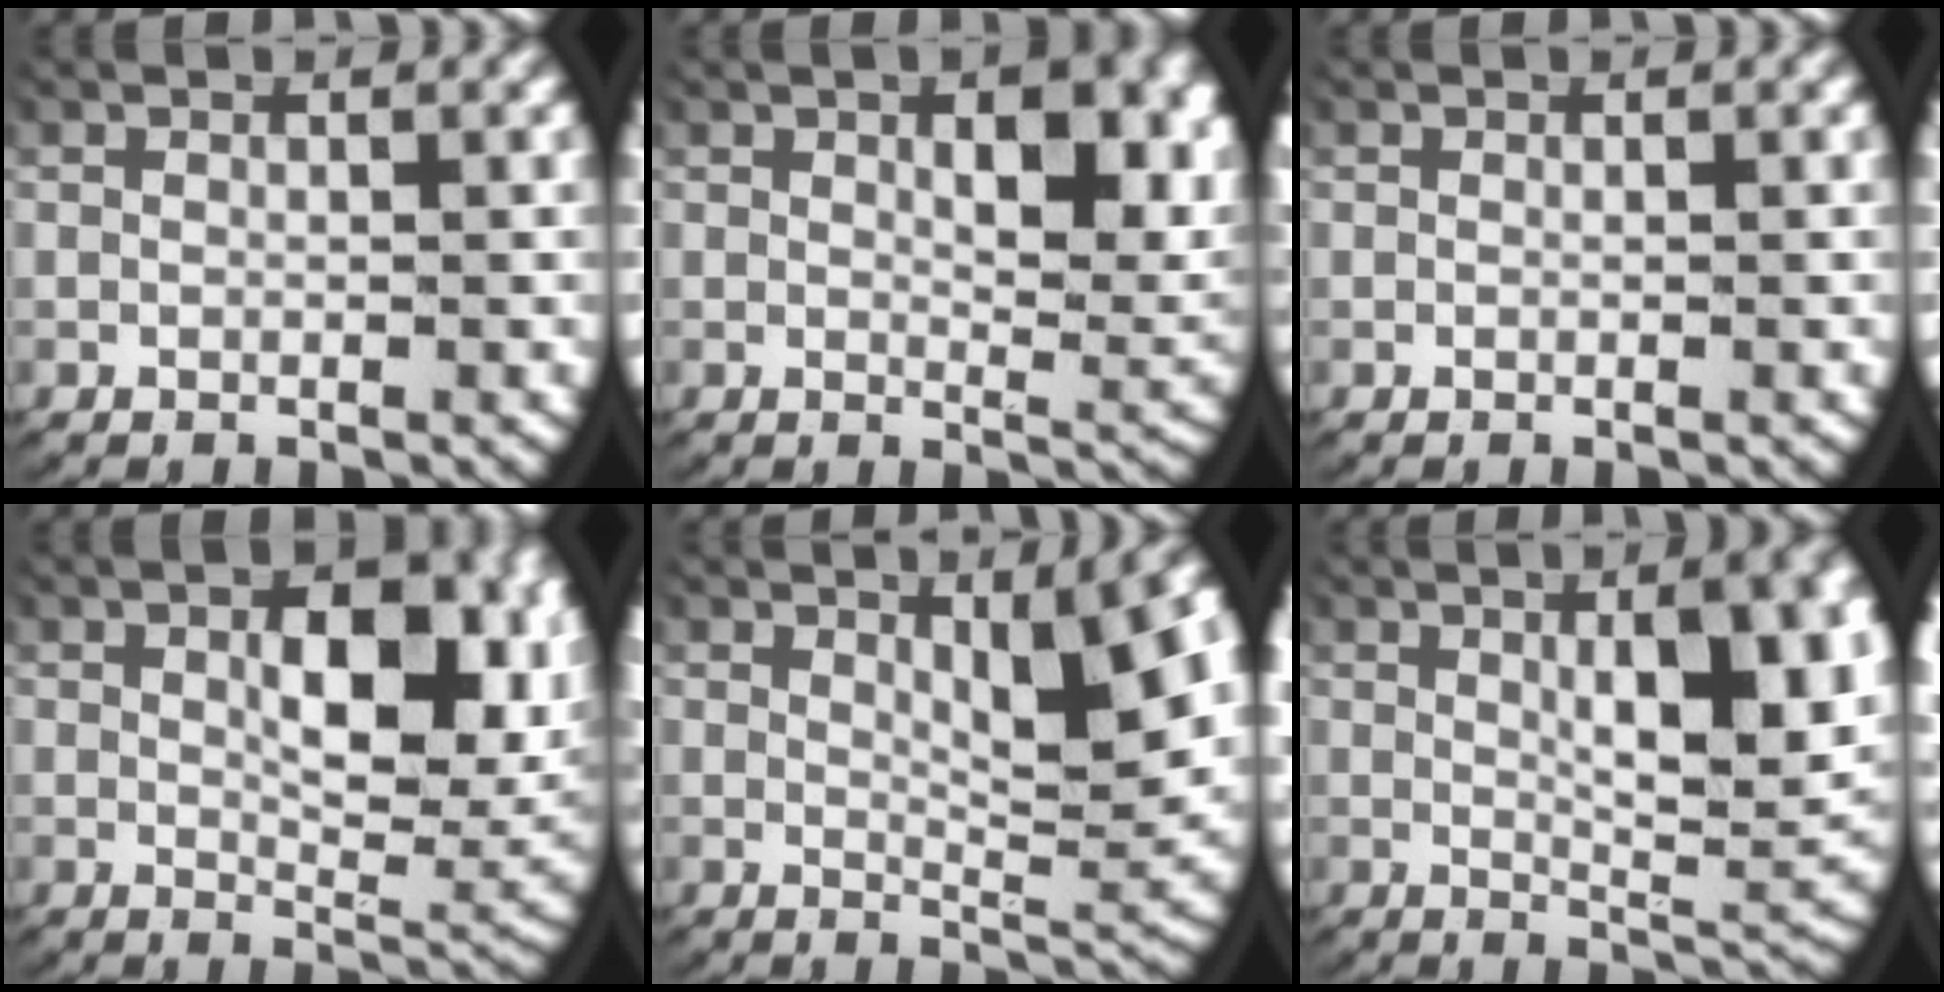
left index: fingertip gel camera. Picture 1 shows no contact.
{"total": 5.7, "force": [1.9, 2.5, 4.7], "torque": [-0.071, -0.015, 0.030]}
{"total": 0.0}
{"total": 7.7, "force": [1.9, 3.7, 6.5], "torque": [-0.103, -0.011, 0.029]}
{"total": 6.8, "force": [1.9, 2.4, 6.1], "torque": [-0.083, -0.012, 0.036]}
{"total": 7.7, "force": [2.1, 2.5, 7.0], "torque": [-0.100, 0.001, 0.036]}